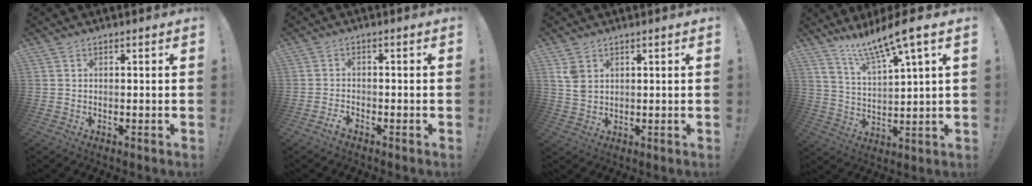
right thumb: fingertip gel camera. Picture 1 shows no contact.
{"total": 3.8, "force": [-3.0, 1.1, 2.1], "torque": [-0.058, 0.003, -0.057]}
{"total": 4.5, "force": [2.3, 3.0, 2.3], "torque": [-0.031, -0.009, 0.044]}
{"total": 11.4, "force": [9.3, 0.6, 6.5], "torque": [-0.125, -0.060, 0.154]}